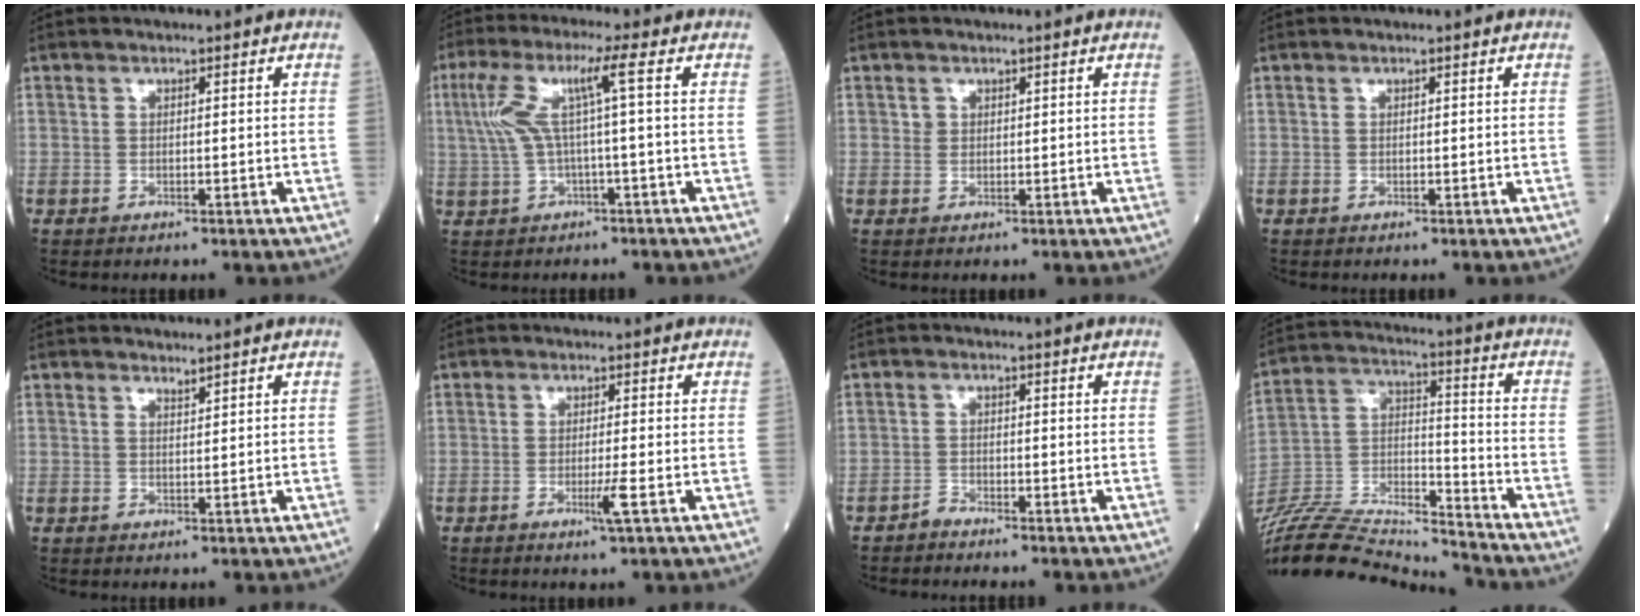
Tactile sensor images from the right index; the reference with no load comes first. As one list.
[{"total": 6.8, "force": [0.9, -0.5, 6.7], "torque": [-0.147, 0.033, 0.028]}, {"total": 0.7, "force": [0.4, 0.6, 0.0], "torque": [0.005, 0.002, 0.006]}, {"total": 0.0}, {"total": 0.7, "force": [0.7, -0.2, 0.1], "torque": [-0.012, -0.006, 0.017]}, {"total": 2.4, "force": [-0.9, -0.6, 2.1], "torque": [-0.043, -0.006, -0.016]}, {"total": 1.2, "force": [-1.2, 0.0, -0.2], "torque": [0.009, -0.002, -0.022]}, {"total": 21.2, "force": [-20.6, 0.1, 5.3], "torque": [-0.114, 0.007, -0.351]}]